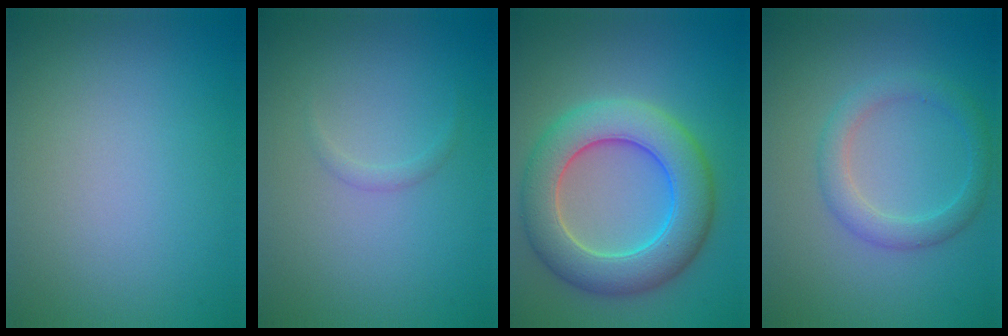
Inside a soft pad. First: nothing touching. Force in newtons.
{"total": 0.7, "press": 0.7, "slide": 0.0}
{"total": 8.2, "press": 8.2, "slide": 0.4}
{"total": 2.8, "press": 2.8, "slide": 0.0}